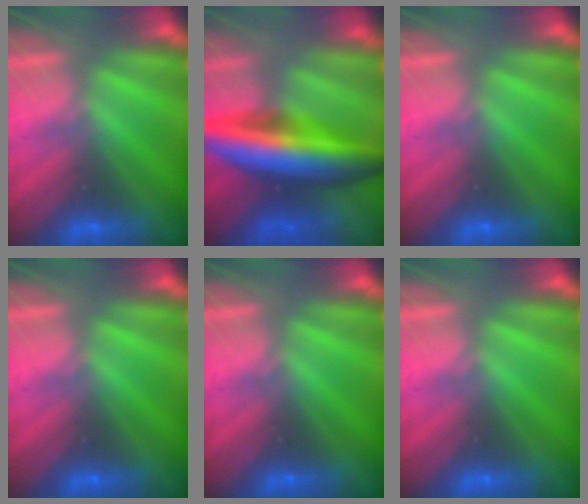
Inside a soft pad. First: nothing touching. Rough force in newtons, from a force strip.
{"total": 8.3}
{"total": 0.0}
{"total": 0.0}
{"total": 0.0}
{"total": 0.0}